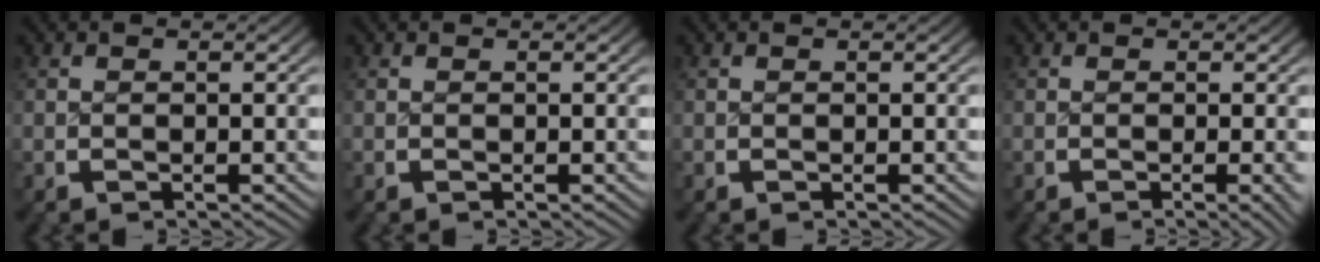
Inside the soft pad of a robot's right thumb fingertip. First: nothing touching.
{"total": 0.0}
{"total": 0.0}
{"total": 2.1, "force": [-0.5, 0.4, 2.0], "torque": [-0.023, 0.000, -0.010]}